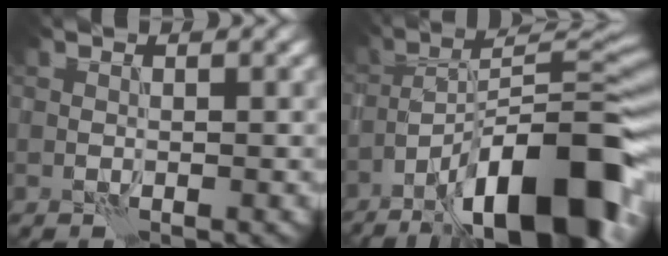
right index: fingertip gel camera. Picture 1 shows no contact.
{"total": 15.9, "force": [-9.4, 4.9, 11.9], "torque": [-0.173, 0.023, -0.160]}